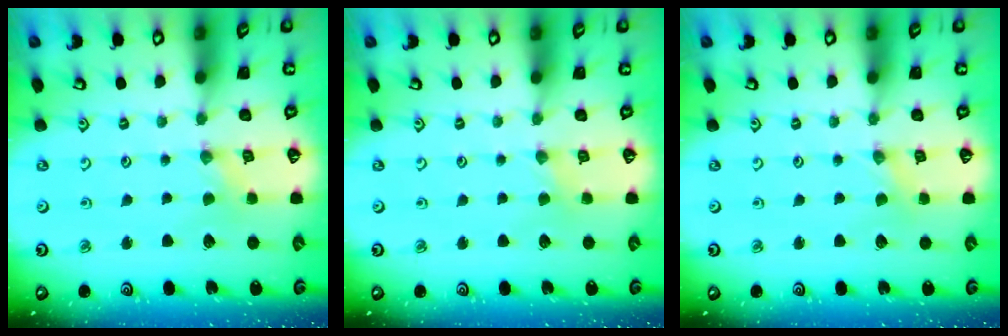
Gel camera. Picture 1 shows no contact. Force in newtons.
{"total": 1.8, "press": 1.8, "slide": 0.4}
{"total": 0.0}